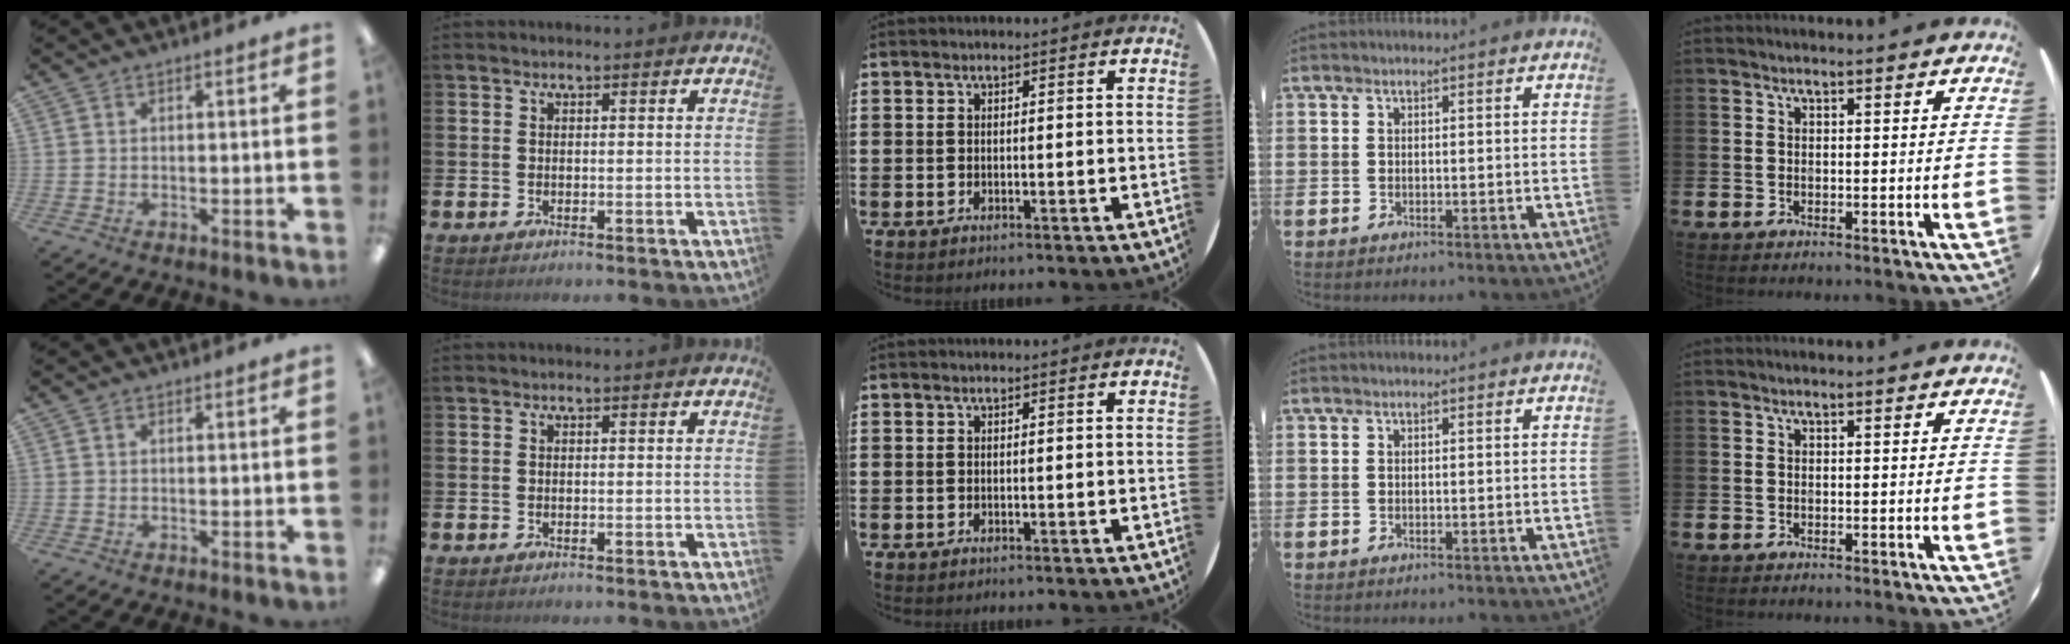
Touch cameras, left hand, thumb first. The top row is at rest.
{}